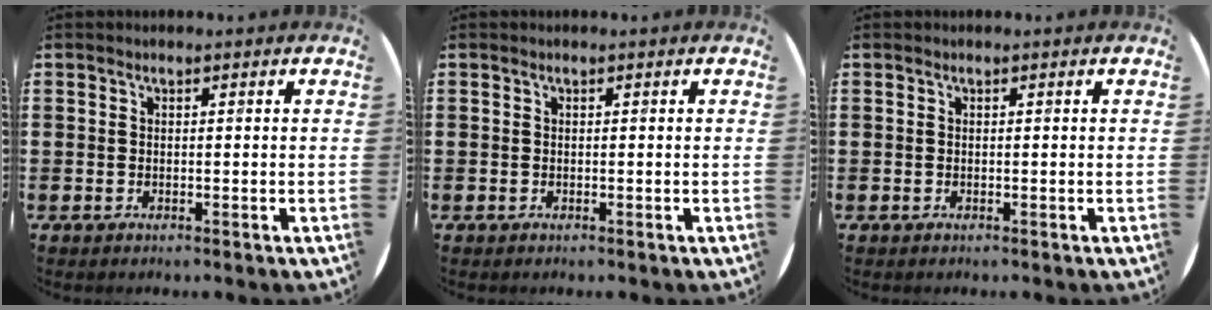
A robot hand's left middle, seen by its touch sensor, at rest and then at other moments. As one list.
[{"total": 0.0}, {"total": 0.0}]